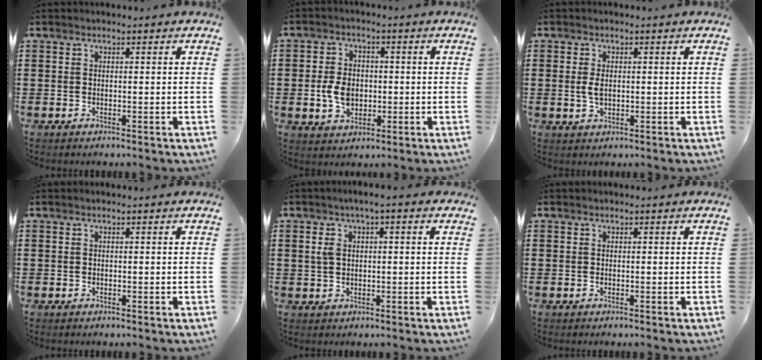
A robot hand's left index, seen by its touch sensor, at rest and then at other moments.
{"total": 5.8, "force": [-0.7, 4.1, 4.0], "torque": [-0.085, 0.003, -0.018]}
{"total": 2.6, "force": [0.1, 1.4, 2.2], "torque": [-0.061, -0.001, -0.004]}
{"total": 0.0}
{"total": 2.9, "force": [0.4, 1.3, 2.6], "torque": [-0.062, 0.005, 0.001]}
{"total": 0.0}